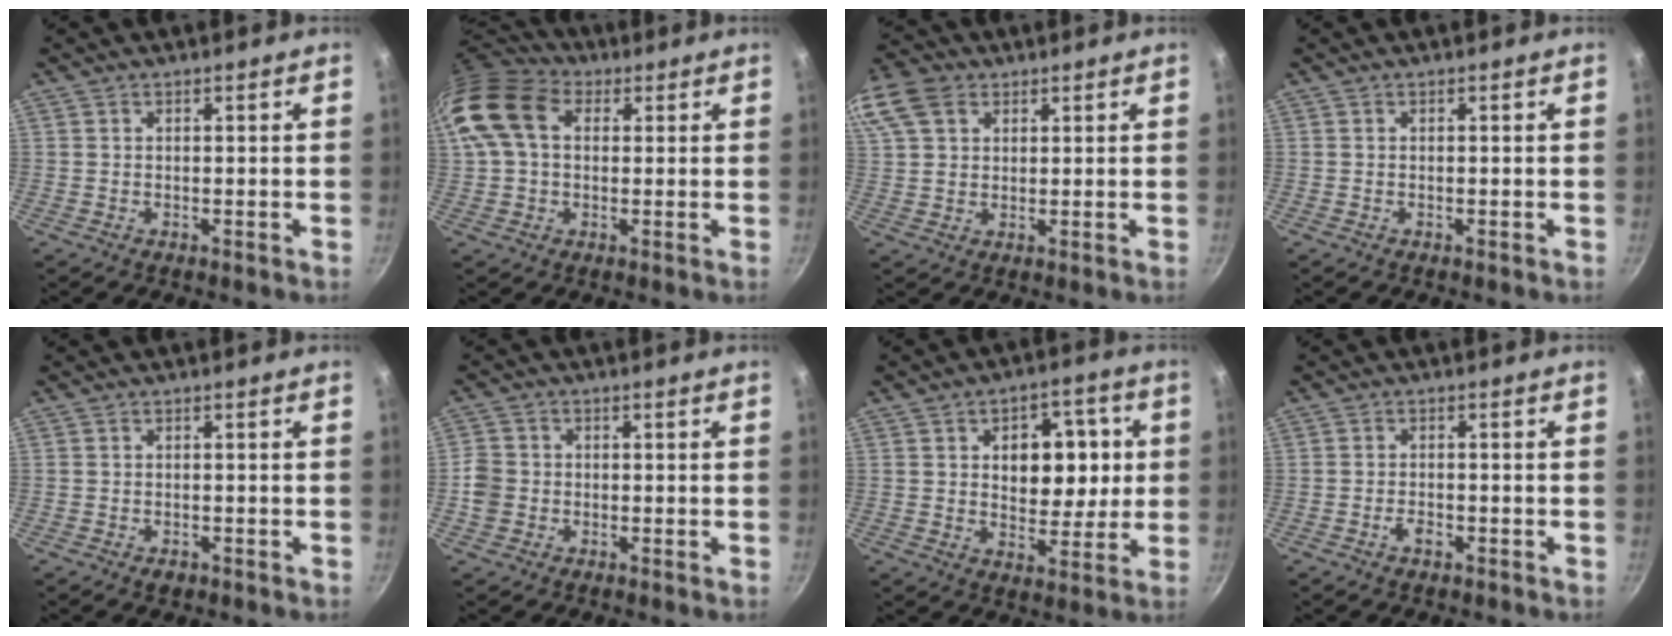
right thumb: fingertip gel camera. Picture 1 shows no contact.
{"total": 15.9, "force": [3.6, 11.2, 10.6], "torque": [-0.209, 0.027, 0.052]}
{"total": 16.0, "force": [7.1, 11.6, 8.4], "torque": [-0.203, 0.032, 0.134]}
{"total": 0.0}
{"total": 1.7, "force": [-0.9, 1.1, 0.9], "torque": [-0.015, 0.005, -0.009]}
{"total": 4.3, "force": [-1.0, 3.8, 1.8], "torque": [-0.022, 0.016, -0.023]}
{"total": 13.0, "force": [2.1, 8.8, 9.4], "torque": [-0.078, -0.005, 0.031]}
{"total": 2.3, "force": [-1.2, 1.2, 1.6], "torque": [-0.028, 0.011, -0.024]}